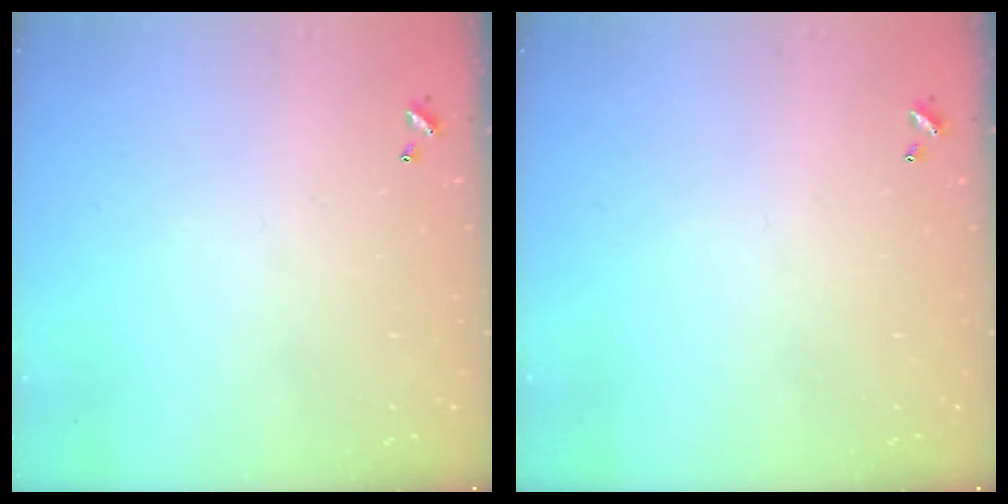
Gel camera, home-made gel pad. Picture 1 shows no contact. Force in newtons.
{"total": 0.0}